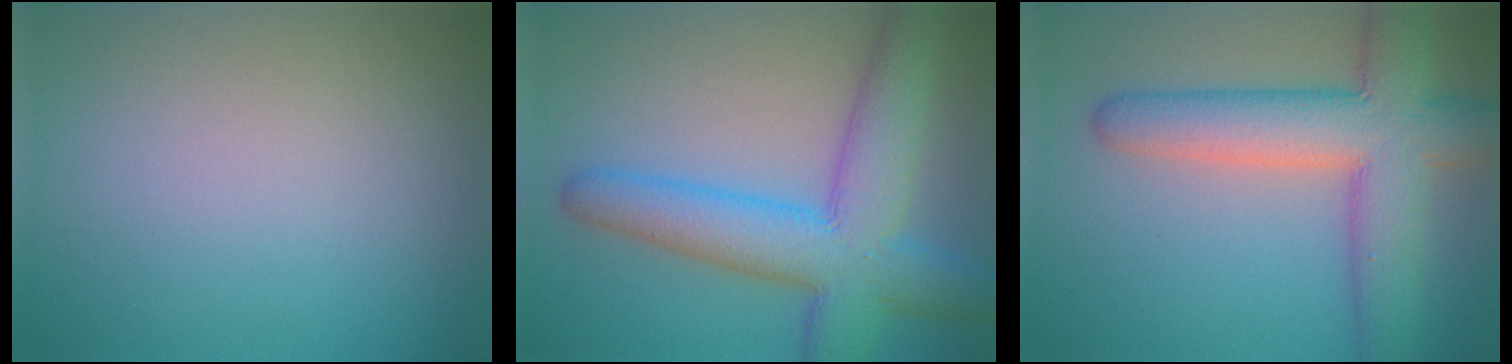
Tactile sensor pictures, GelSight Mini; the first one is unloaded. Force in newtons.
{"total": 9.0, "press": 9.0, "slide": 0.5}
{"total": 8.7, "press": 8.7, "slide": 0.3}